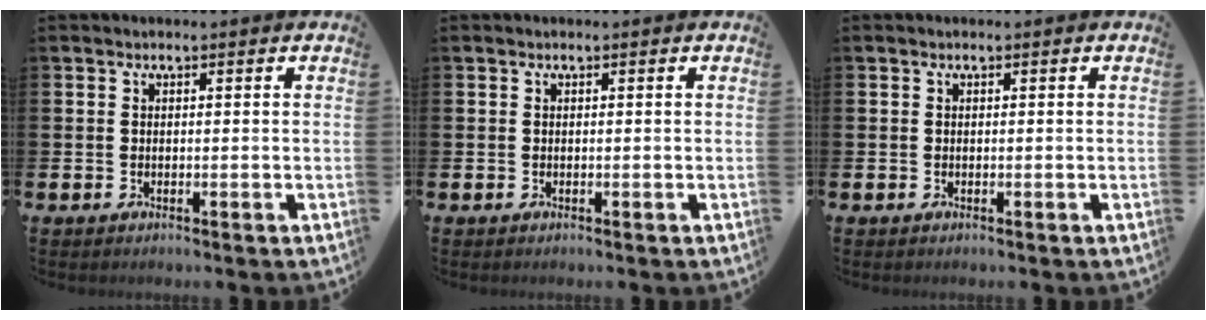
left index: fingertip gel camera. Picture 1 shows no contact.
{"total": 0.0}
{"total": 0.0}